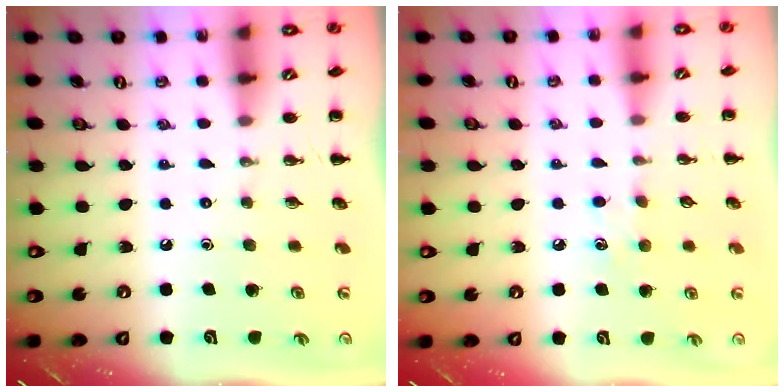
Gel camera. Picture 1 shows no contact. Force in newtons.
{"total": 5.5, "press": 5.3, "slide": 1.5}